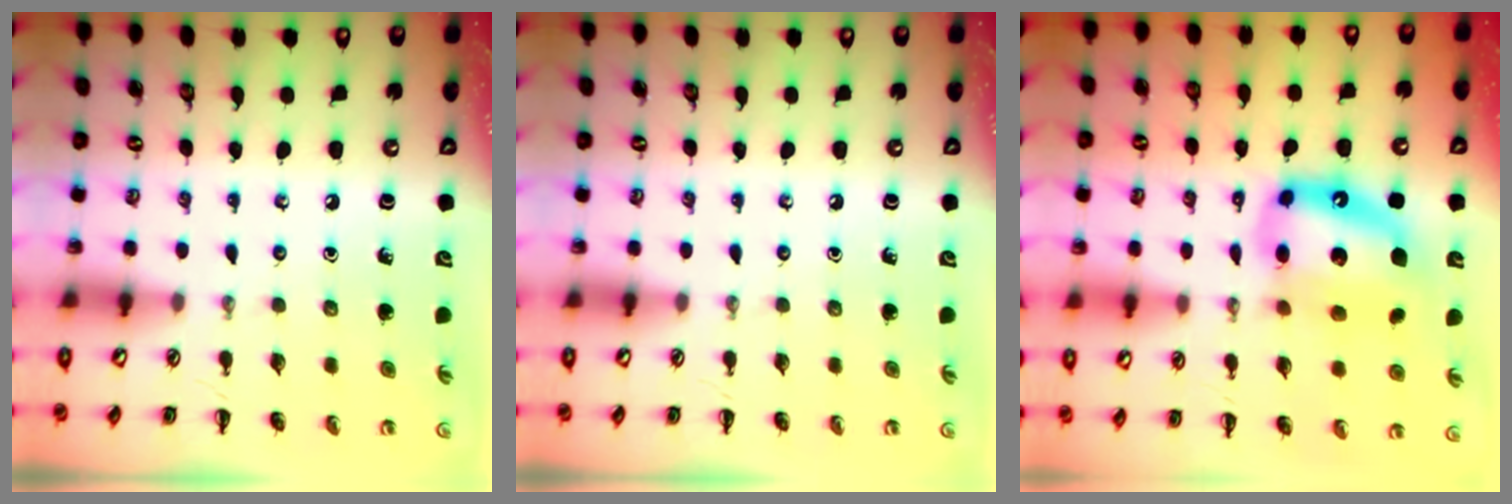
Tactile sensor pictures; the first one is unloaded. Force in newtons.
{"total": 0.0}
{"total": 15.4, "press": 14.9, "slide": 4.0}